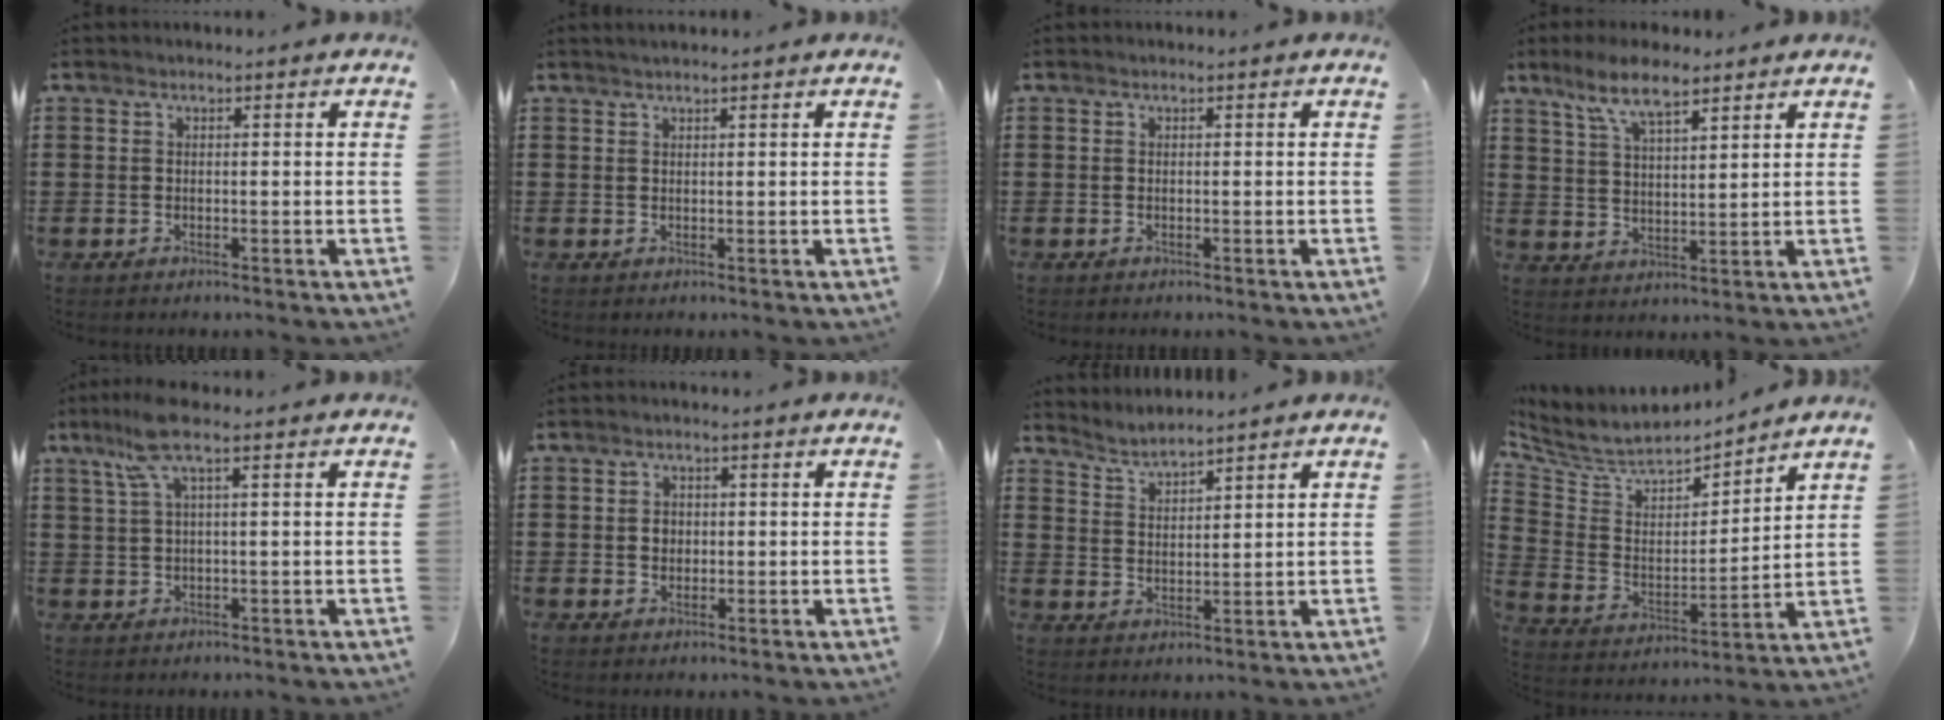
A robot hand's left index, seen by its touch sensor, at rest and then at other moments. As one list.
[{"total": 0.9, "force": [0.8, 0.0, 0.4], "torque": [-0.008, -0.001, 0.015]}, {"total": 0.0}, {"total": 7.3, "force": [5.4, 2.0, 4.5], "torque": [-0.101, -0.002, 0.099]}, {"total": 5.7, "force": [2.8, 0.6, 4.9], "torque": [-0.115, -0.002, 0.046]}, {"total": 1.8, "force": [0.3, 1.5, 1.0], "torque": [-0.022, 0.007, 0.004]}, {"total": 3.0, "force": [3.0, -0.1, 0.3], "torque": [-0.015, -0.013, 0.054]}, {"total": 5.6, "force": [5.2, 1.9, 1.0], "torque": [-0.054, -0.044, 0.085]}]